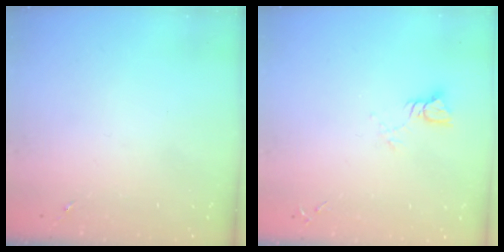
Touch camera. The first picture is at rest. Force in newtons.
{"total": 3.9, "press": 3.9, "slide": 0.3}